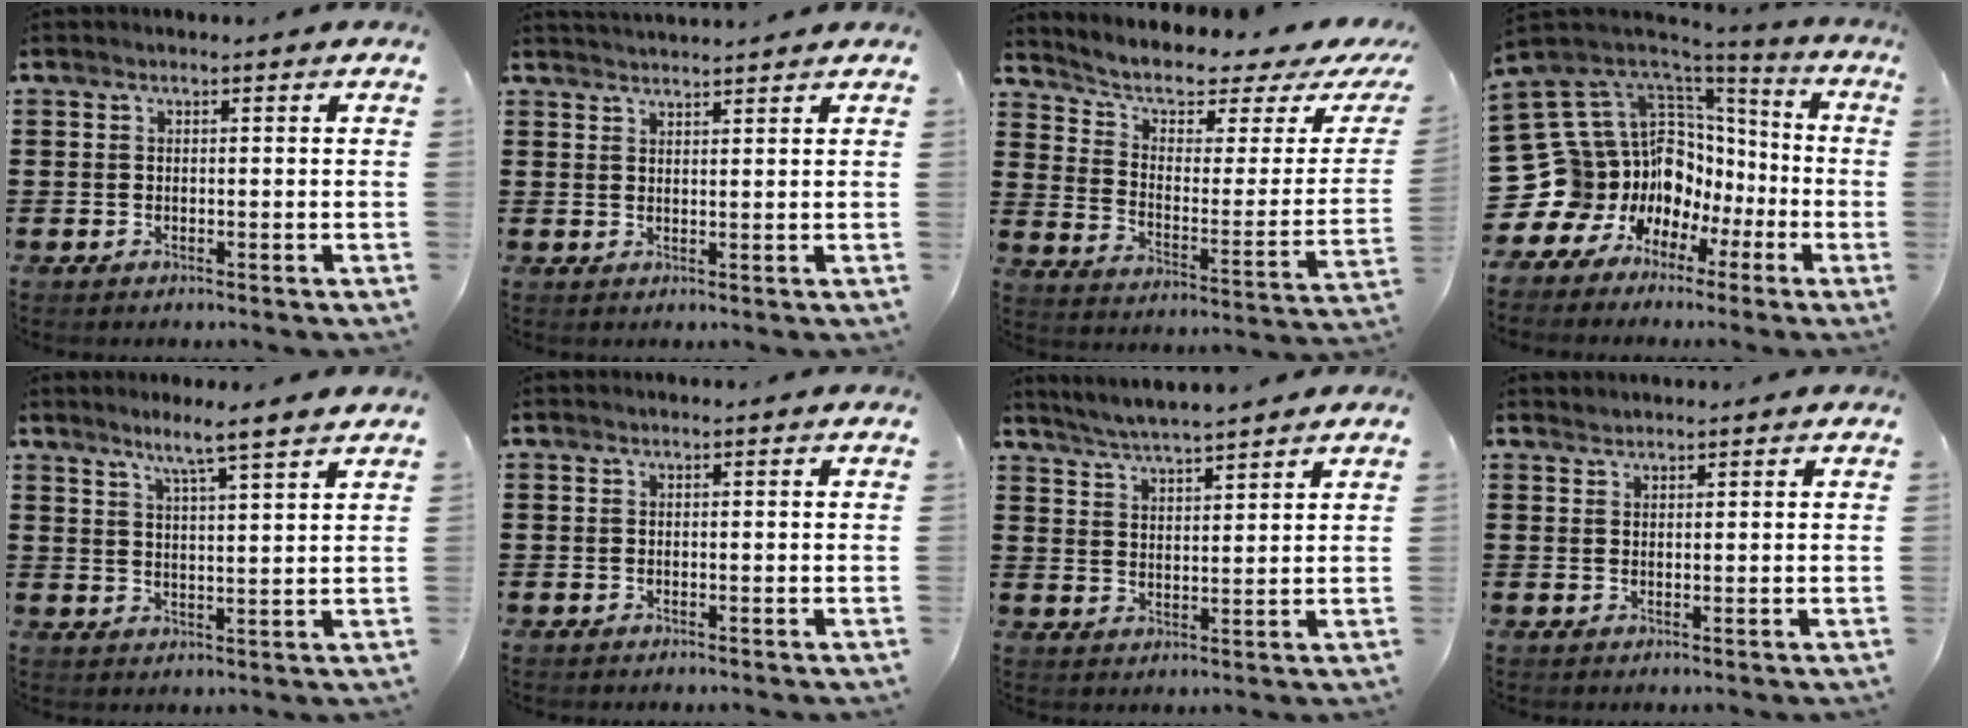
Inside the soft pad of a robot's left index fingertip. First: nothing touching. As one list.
[{"total": 2.0, "force": [2.0, -0.3, 0.1], "torque": [-0.006, -0.003, 0.038]}, {"total": 4.5, "force": [2.5, 2.1, 3.1], "torque": [-0.076, -0.016, 0.037]}, {"total": 13.4, "force": [-1.5, 12.8, 3.6], "torque": [-0.139, -0.055, 0.015]}, {"total": 5.0, "force": [4.1, -1.0, 2.6], "torque": [-0.065, -0.017, 0.069]}, {"total": 0.0}, {"total": 4.2, "force": [4.1, -0.3, 1.0], "torque": [-0.033, -0.017, 0.073]}, {"total": 1.0, "force": [1.0, 0.1, -0.1], "torque": [0.000, -0.001, 0.020]}]